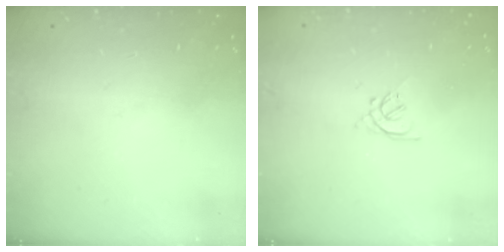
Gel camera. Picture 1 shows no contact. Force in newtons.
{"total": 2.0, "press": 1.9, "slide": 0.5}